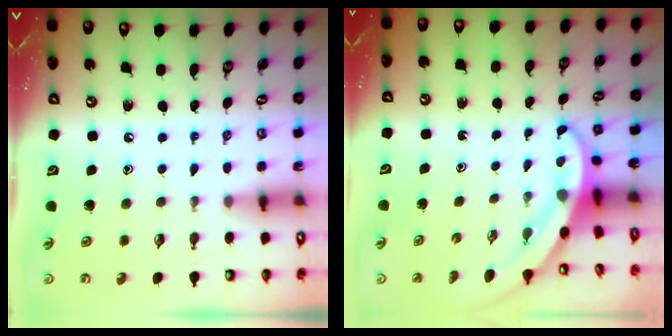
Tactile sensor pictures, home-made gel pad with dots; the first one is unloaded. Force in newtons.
{"total": 3.1, "press": 3.1, "slide": 0.1}